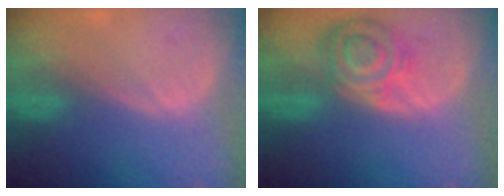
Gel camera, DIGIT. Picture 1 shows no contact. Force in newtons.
{"total": 8.4, "press": 7.4, "slide": 3.9}